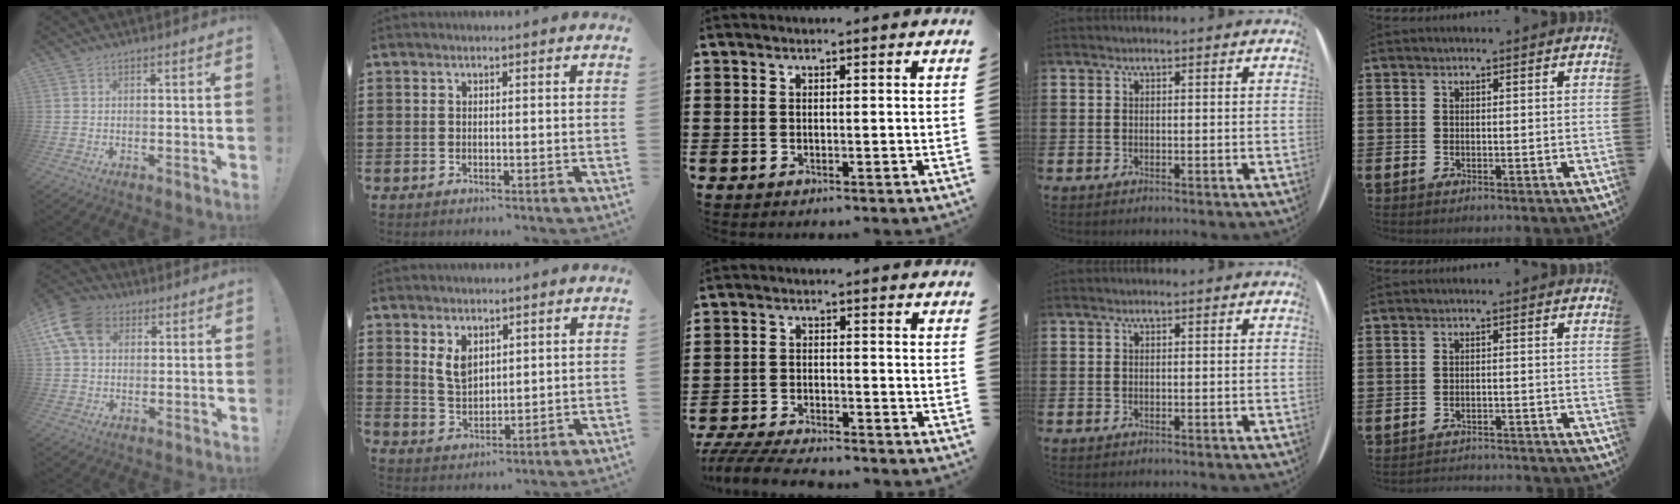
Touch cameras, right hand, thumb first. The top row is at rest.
{"thumb": {"total": 12.9, "force": [4.6, 9.2, 7.8], "torque": [-0.158, -0.007, 0.090]}, "index": {"total": 4.1, "force": [2.2, 2.5, 2.4], "torque": [-0.055, 0.007, 0.040]}, "middle": {"total": 5.0, "force": [-4.8, 0.5, 1.2], "torque": [-0.030, -0.002, -0.099]}, "little": {"total": 2.0, "force": [-2.0, -0.1, -0.1], "torque": [-0.003, 0.004, -0.044]}}